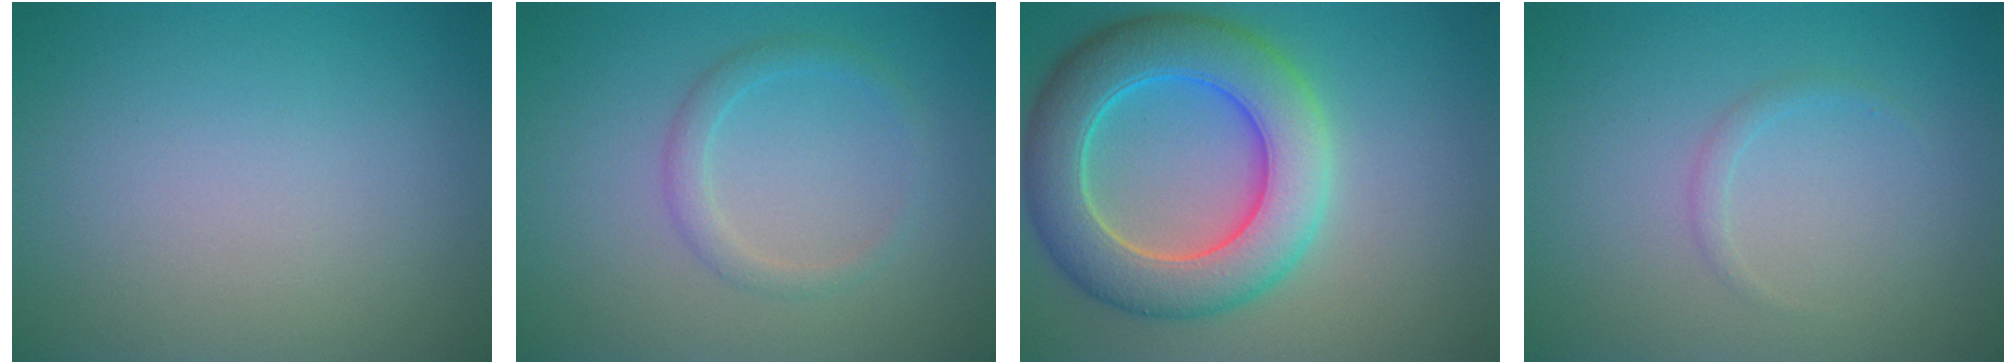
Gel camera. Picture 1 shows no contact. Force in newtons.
{"total": 1.7, "press": 1.7, "slide": 0.1}
{"total": 8.8, "press": 8.8, "slide": 0.3}
{"total": 0.8, "press": 0.8, "slide": 0.1}